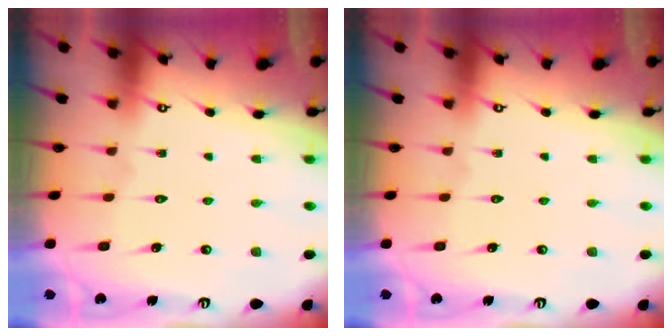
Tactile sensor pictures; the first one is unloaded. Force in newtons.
{"total": 0.0}